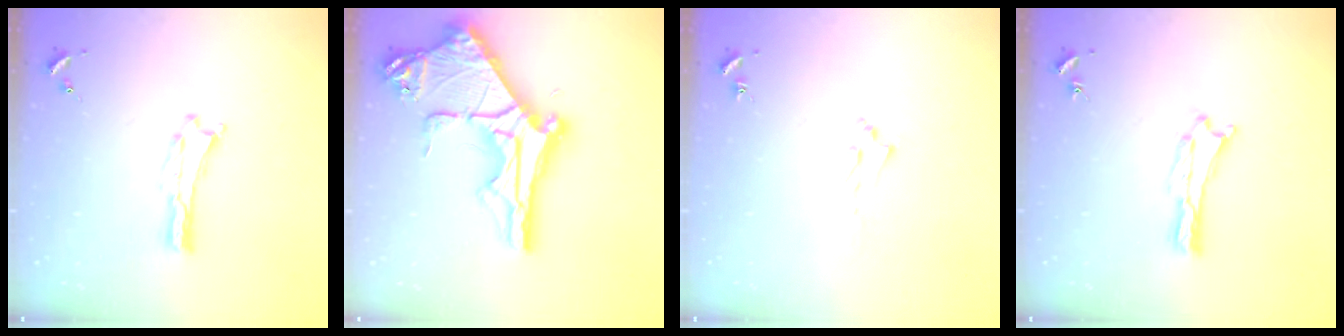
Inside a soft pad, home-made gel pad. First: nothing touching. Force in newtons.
{"total": 11.6, "press": 11.6, "slide": 1.2}
{"total": 1.7, "press": 1.6, "slide": 0.3}
{"total": 0.0}